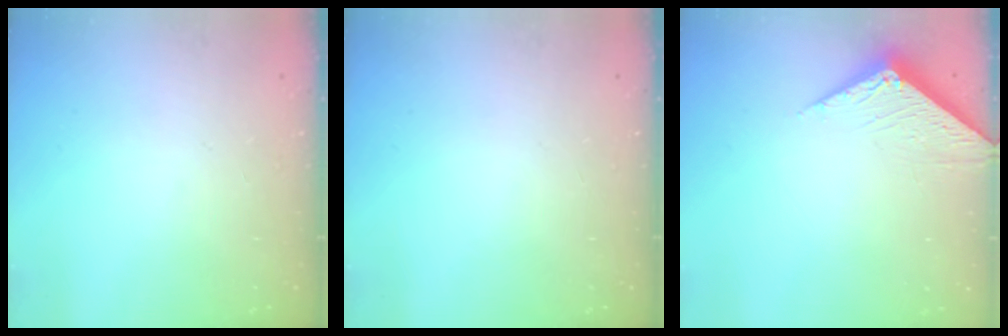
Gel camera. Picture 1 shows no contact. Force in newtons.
{"total": 0.0}
{"total": 4.7, "press": 4.7, "slide": 0.3}